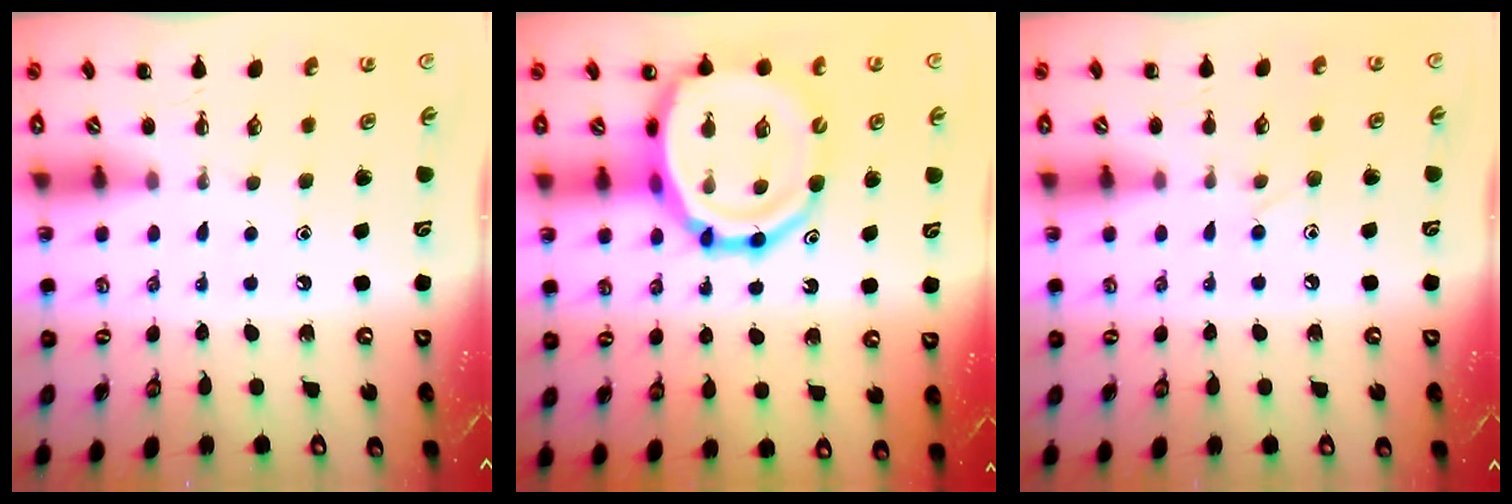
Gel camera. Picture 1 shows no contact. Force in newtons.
{"total": 19.4, "press": 18.8, "slide": 4.5}
{"total": 7.0, "press": 6.7, "slide": 2.0}